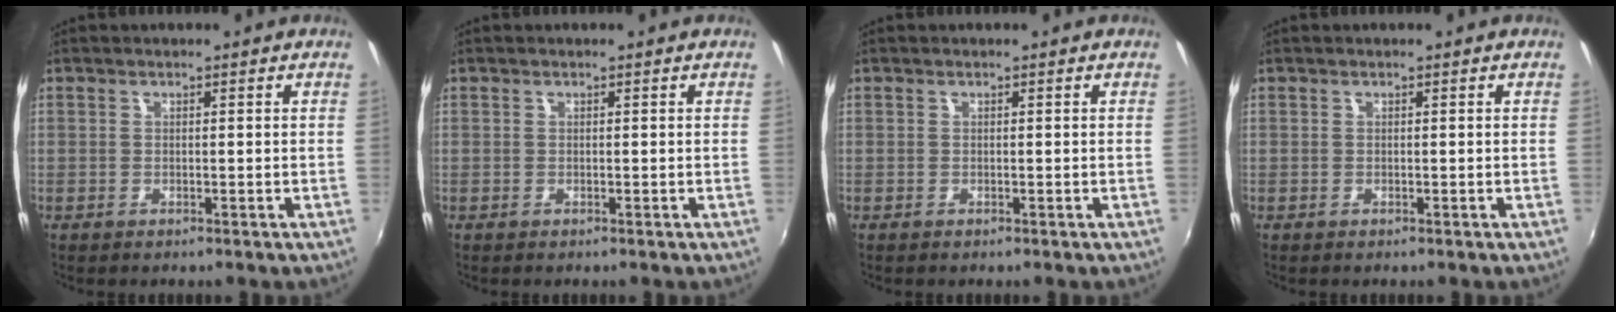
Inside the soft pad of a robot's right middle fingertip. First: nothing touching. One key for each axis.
{"total": 0.0}
{"total": 0.0}
{"total": 0.0}